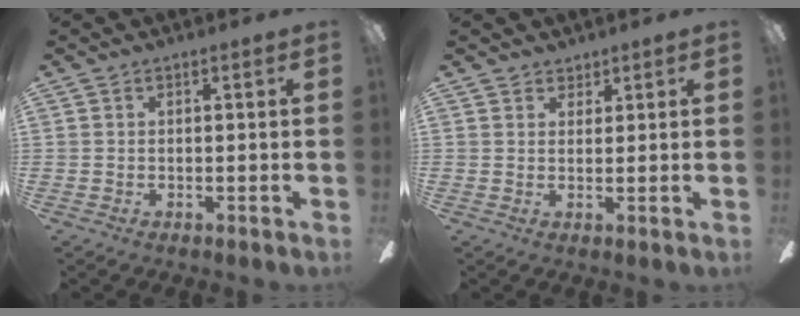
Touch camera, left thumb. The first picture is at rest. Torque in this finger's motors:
{"motor_torque": [0.10, -0.03, -0.15, 0.27, -0.02]}